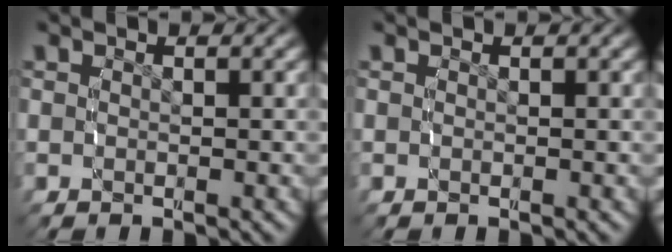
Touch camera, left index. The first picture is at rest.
{"total": 0.0}